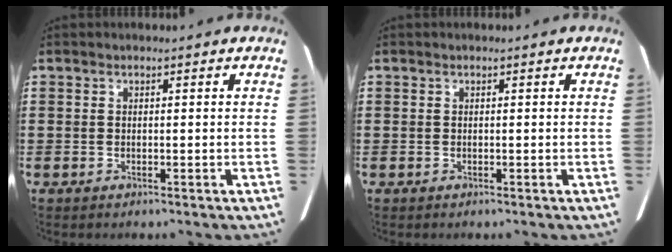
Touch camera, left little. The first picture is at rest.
{"total": 0.0}